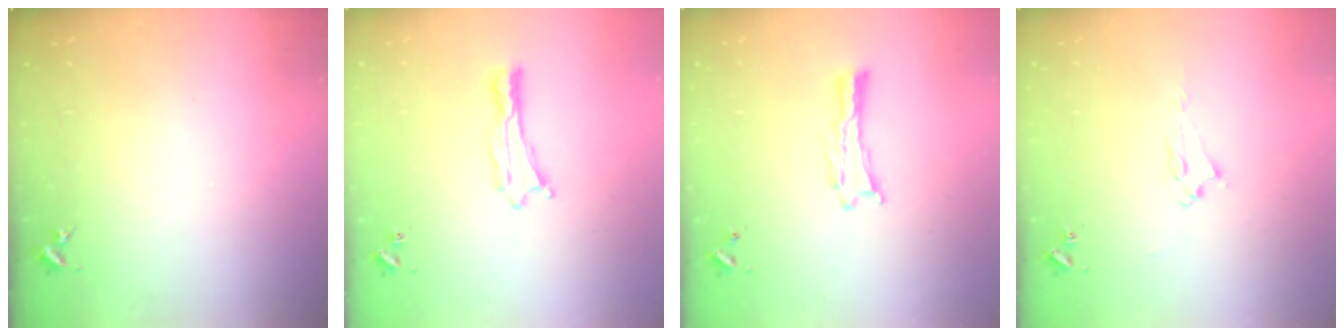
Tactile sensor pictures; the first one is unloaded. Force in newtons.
{"total": 0.6, "press": 0.5, "slide": 0.1}
{"total": 0.0}
{"total": 1.9, "press": 1.9, "slide": 0.3}